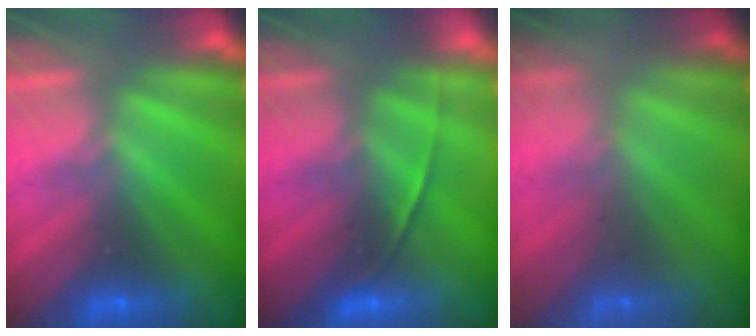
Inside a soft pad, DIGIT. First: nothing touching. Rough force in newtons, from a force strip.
{"total": 1.8}
{"total": 5.6}